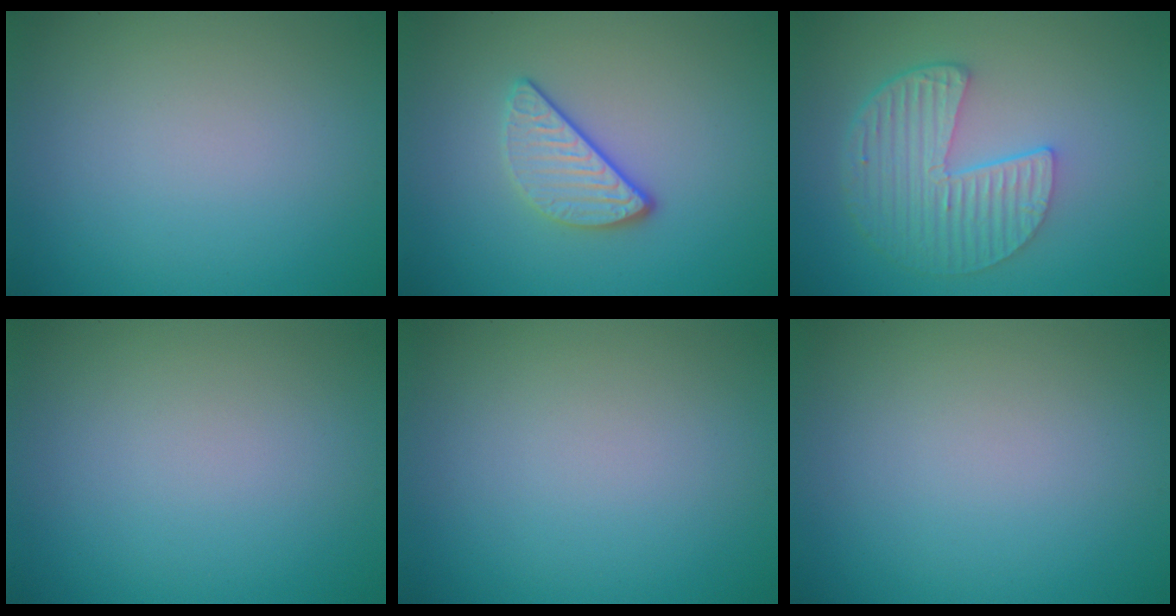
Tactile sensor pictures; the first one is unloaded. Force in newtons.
{"total": 2.9, "press": 2.4, "slide": 1.6}
{"total": 5.4, "press": 4.0, "slide": 3.7}
{"total": 0.0}
{"total": 0.0}
{"total": 0.0}